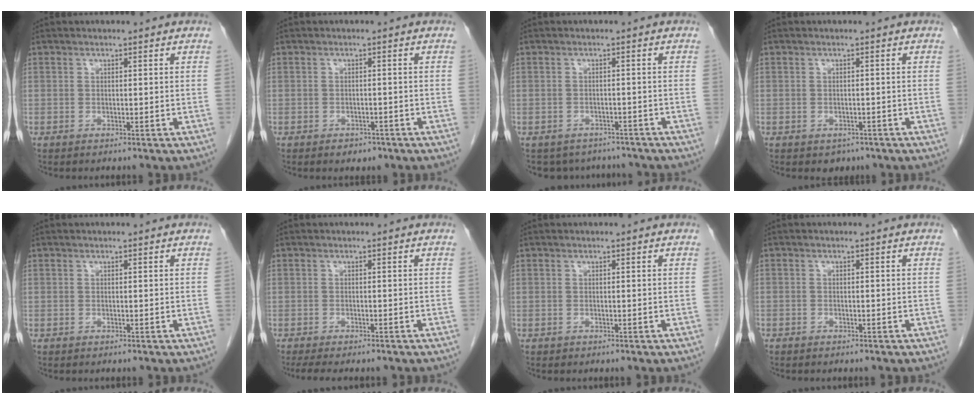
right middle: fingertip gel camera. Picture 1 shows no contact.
{"total": 1.9, "force": [-1.3, 1.2, 0.7], "torque": [-0.011, 0.003, -0.012]}
{"total": 7.0, "force": [-6.1, 3.4, 0.5], "torque": [0.002, 0.011, -0.073]}
{"total": 2.0, "force": [-1.2, 1.4, 0.7], "torque": [-0.007, 0.002, -0.008]}
{"total": 0.0}
{"total": 7.2, "force": [-6.0, 1.8, 3.5], "torque": [-0.044, -0.008, -0.083]}
{"total": 0.0}
{"total": 1.1, "force": [-0.9, 0.7, 0.2], "torque": [-0.008, 0.002, -0.015]}